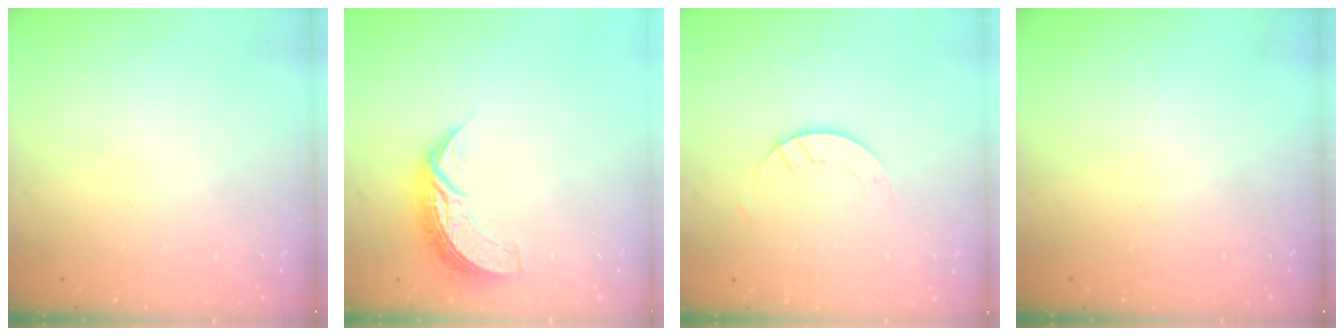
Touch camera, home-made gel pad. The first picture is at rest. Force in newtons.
{"total": 8.2, "press": 8.2, "slide": 0.7}
{"total": 2.9, "press": 2.9, "slide": 0.3}
{"total": 0.0}